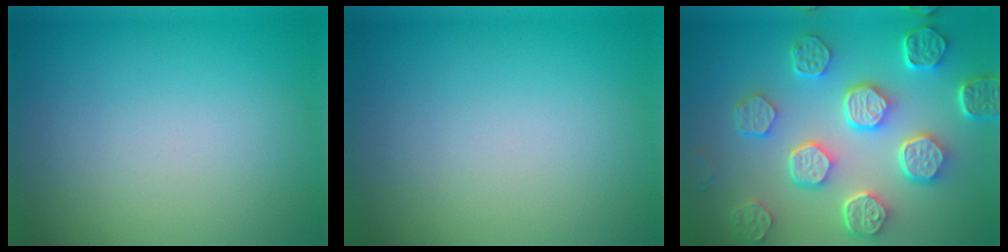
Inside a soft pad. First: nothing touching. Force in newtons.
{"total": 0.0}
{"total": 7.9, "press": 6.0, "slide": 5.2}